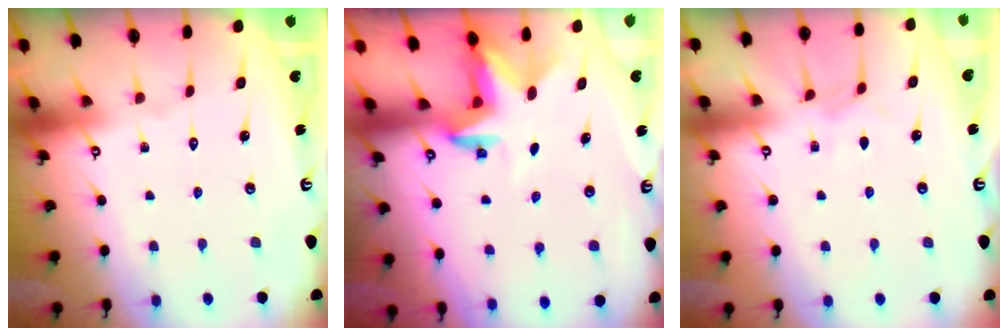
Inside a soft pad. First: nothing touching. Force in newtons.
{"total": 2.9, "press": 2.9, "slide": 0.1}
{"total": 4.1, "press": 4.0, "slide": 0.5}